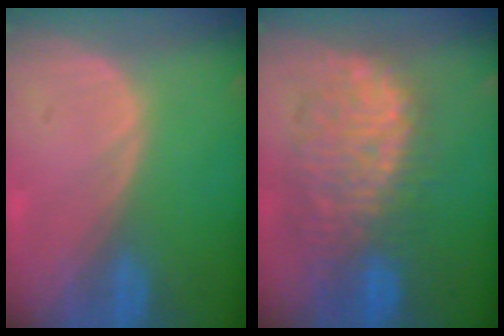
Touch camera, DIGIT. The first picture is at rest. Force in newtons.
{"total": 10.4, "press": 9.8, "slide": 3.5}